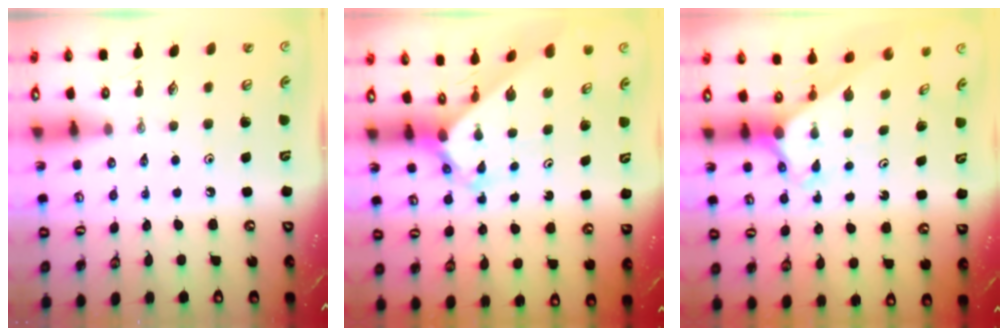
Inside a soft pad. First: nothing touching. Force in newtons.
{"total": 2.7, "press": 2.7, "slide": 0.2}
{"total": 2.7, "press": 2.7, "slide": 0.1}